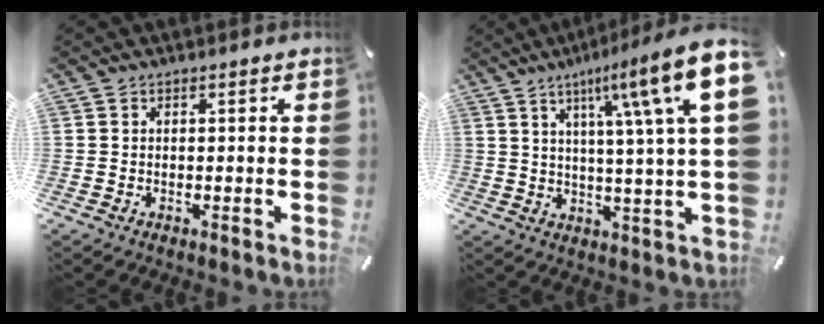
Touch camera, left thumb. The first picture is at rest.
{"total": 18.2, "force": [7.1, 3.0, 16.5], "torque": [-0.252, -0.033, 0.094]}